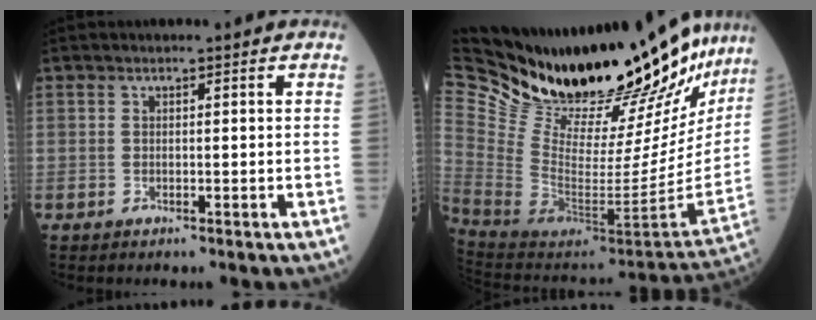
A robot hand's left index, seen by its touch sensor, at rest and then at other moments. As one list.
[{"total": 37.3, "force": [31.6, 9.1, 17.6], "torque": [-0.306, -0.097, 0.463]}]